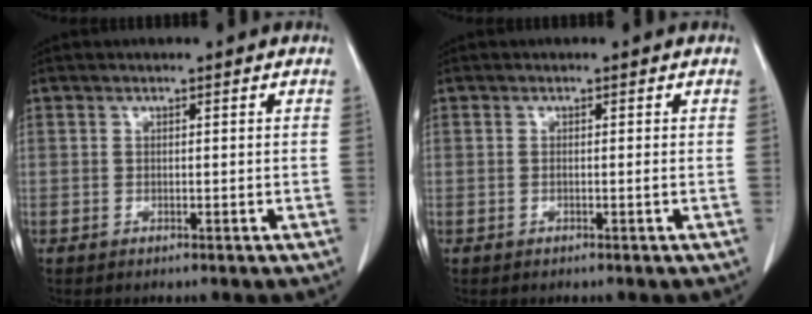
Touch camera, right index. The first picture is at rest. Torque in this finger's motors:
{"motor_torque": [-0.14, 0.11, 0.00, 0.00]}